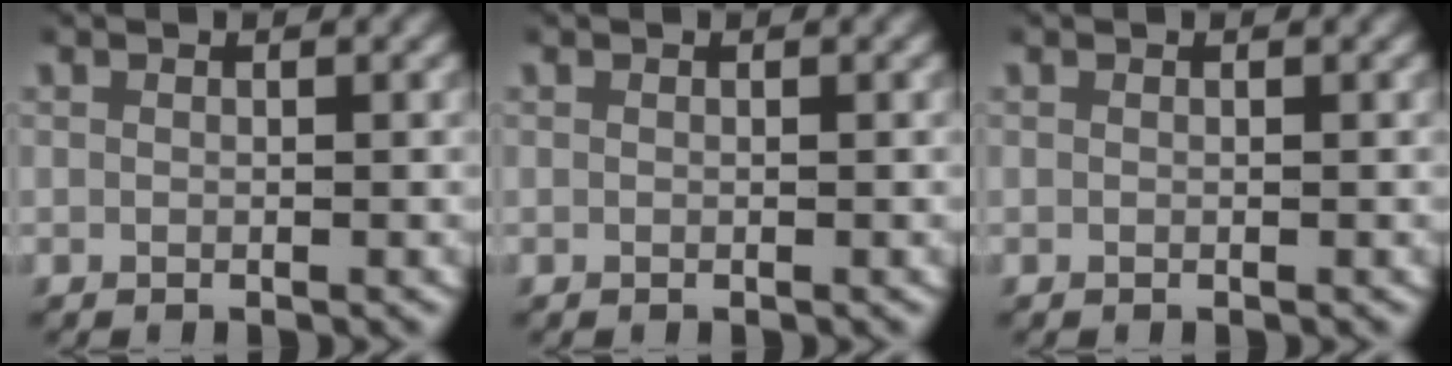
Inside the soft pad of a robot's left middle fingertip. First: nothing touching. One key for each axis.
{"total": 0.0}
{"total": 0.0}